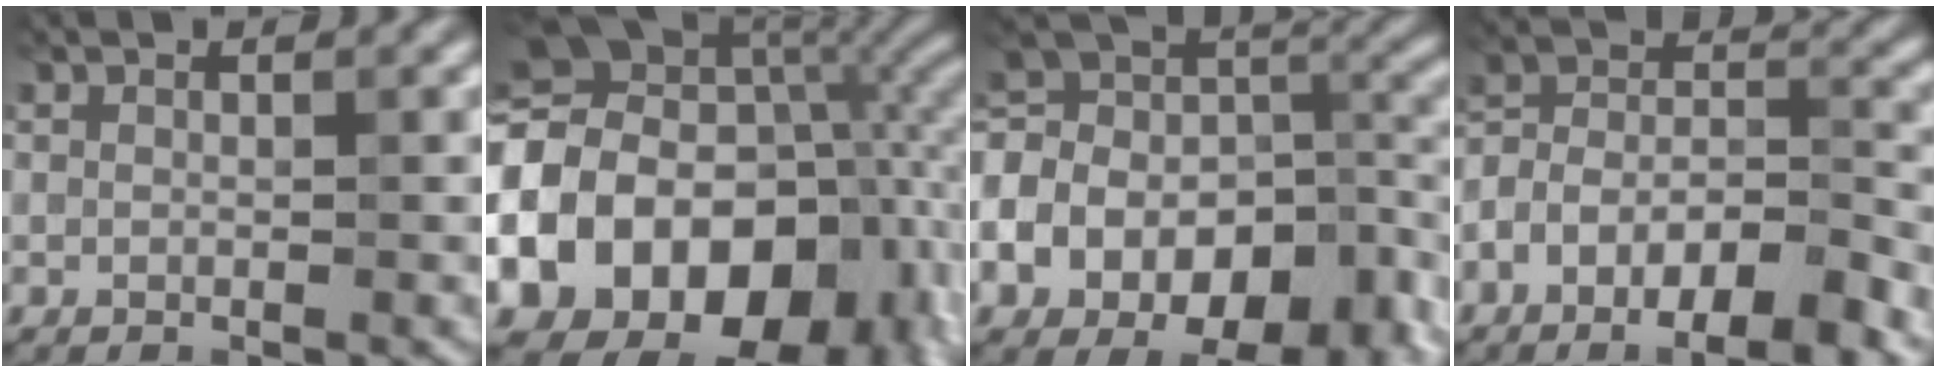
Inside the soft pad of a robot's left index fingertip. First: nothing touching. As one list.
[{"total": 19.3, "force": [-5.5, 14.3, 11.7], "torque": [-0.219, -0.010, -0.090]}, {"total": 16.7, "force": [-5.5, 10.9, 11.4], "torque": [-0.240, -0.002, -0.073]}, {"total": 9.9, "force": [-5.7, 4.4, 6.8], "torque": [-0.111, 0.006, -0.106]}]